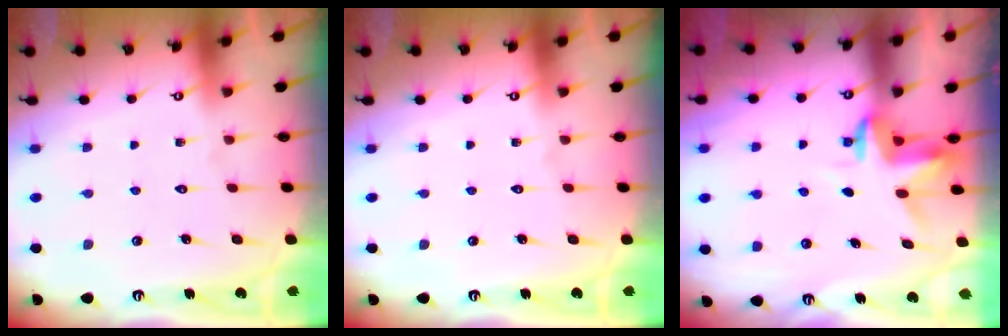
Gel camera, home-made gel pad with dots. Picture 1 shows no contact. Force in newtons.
{"total": 0.0}
{"total": 3.6, "press": 3.6, "slide": 0.2}